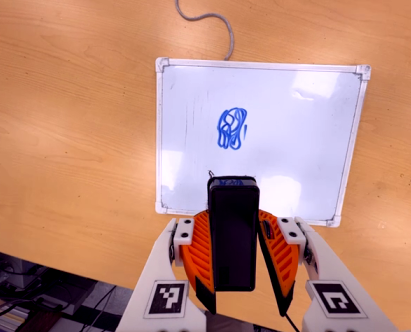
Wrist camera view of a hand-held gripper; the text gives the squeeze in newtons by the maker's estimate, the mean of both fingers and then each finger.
{"total": 5.7, "left": 4.7, "right": 6.7}